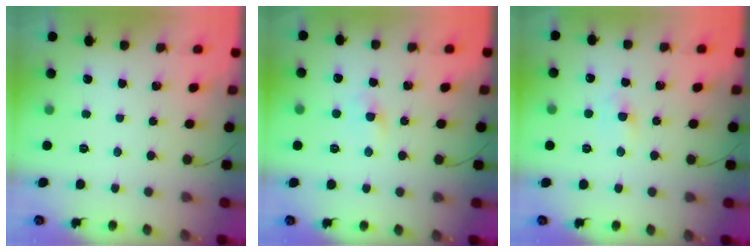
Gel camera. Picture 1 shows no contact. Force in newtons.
{"total": 2.2, "press": 1.9, "slide": 1.1}
{"total": 2.4, "press": 2.2, "slide": 0.9}